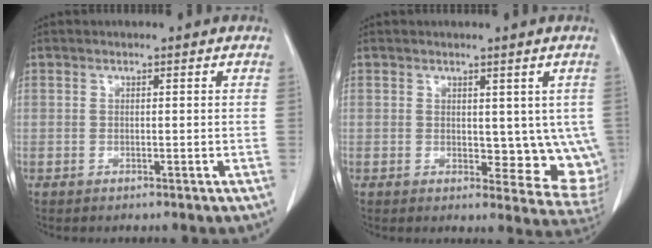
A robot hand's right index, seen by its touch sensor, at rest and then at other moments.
{"total": 8.4, "force": [0.7, 4.8, 6.8], "torque": [-0.056, -0.016, 0.016]}